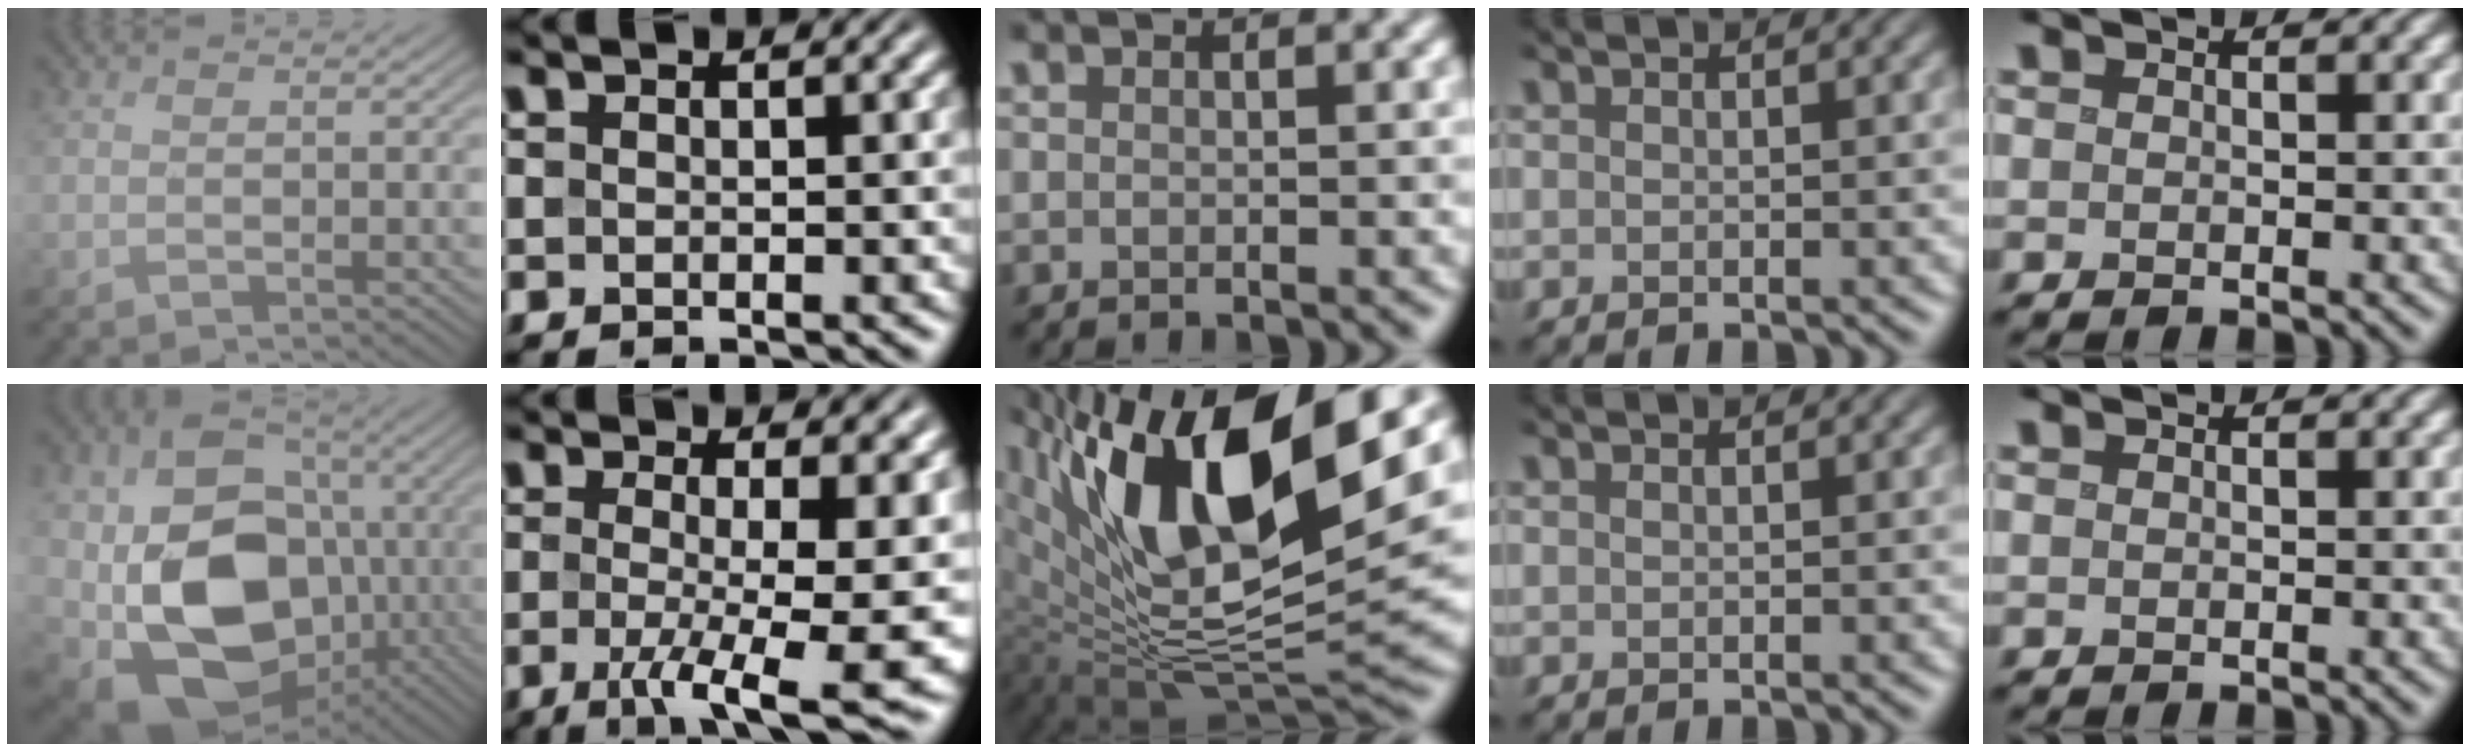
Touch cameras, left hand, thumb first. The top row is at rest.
{"thumb": {"total": 17.1, "force": [-2.6, 12.7, 11.2], "torque": [-0.219, -0.030, -0.039]}, "index": {"total": 9.5, "force": [-1.4, 2.3, 9.1], "torque": [-0.129, -0.014, -0.019]}, "middle": {"total": 16.8, "force": [6.5, 6.5, 14.0], "torque": [-0.245, -0.003, 0.114]}}